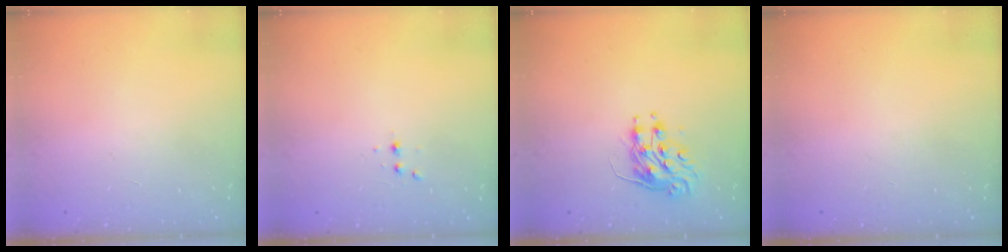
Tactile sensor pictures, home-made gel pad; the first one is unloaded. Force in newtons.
{"total": 2.9, "press": 2.7, "slide": 1.0}
{"total": 8.8, "press": 8.7, "slide": 0.4}
{"total": 0.0}